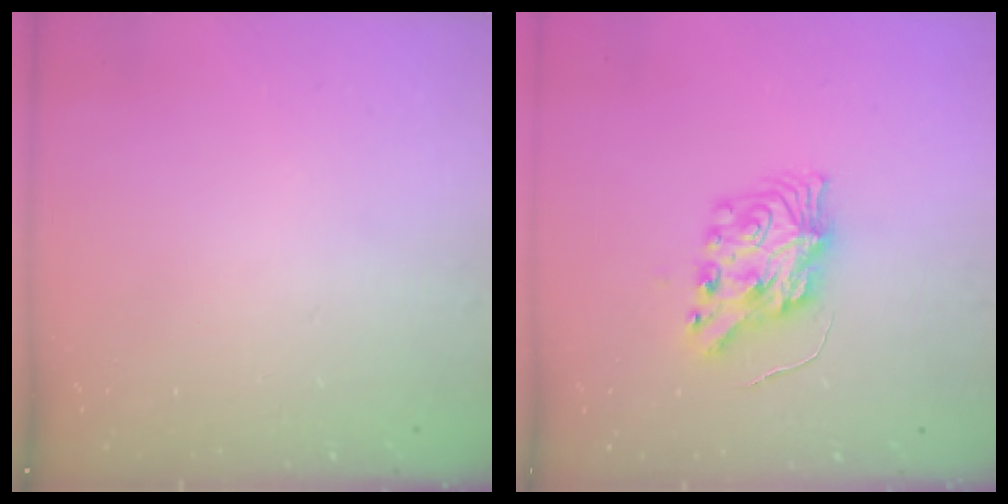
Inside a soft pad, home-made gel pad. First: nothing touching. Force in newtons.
{"total": 8.7, "press": 8.6, "slide": 0.4}